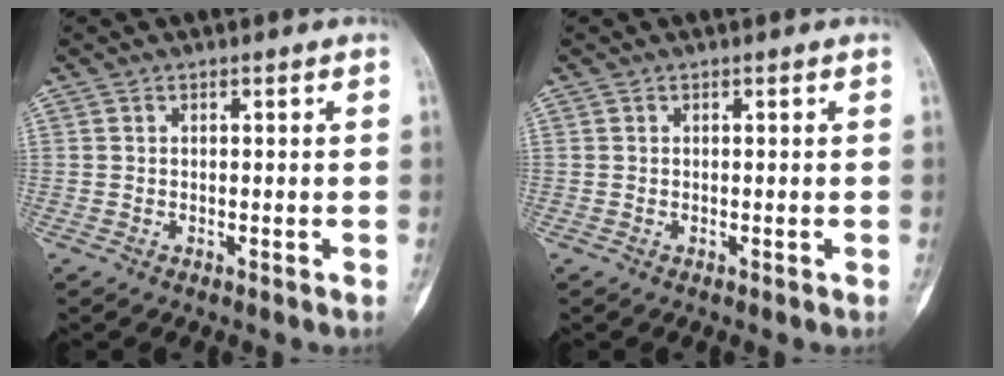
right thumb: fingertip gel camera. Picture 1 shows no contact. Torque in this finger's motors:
{"motor_torque": [-0.01, -0.01, 0.13, 0.00, 0.00]}